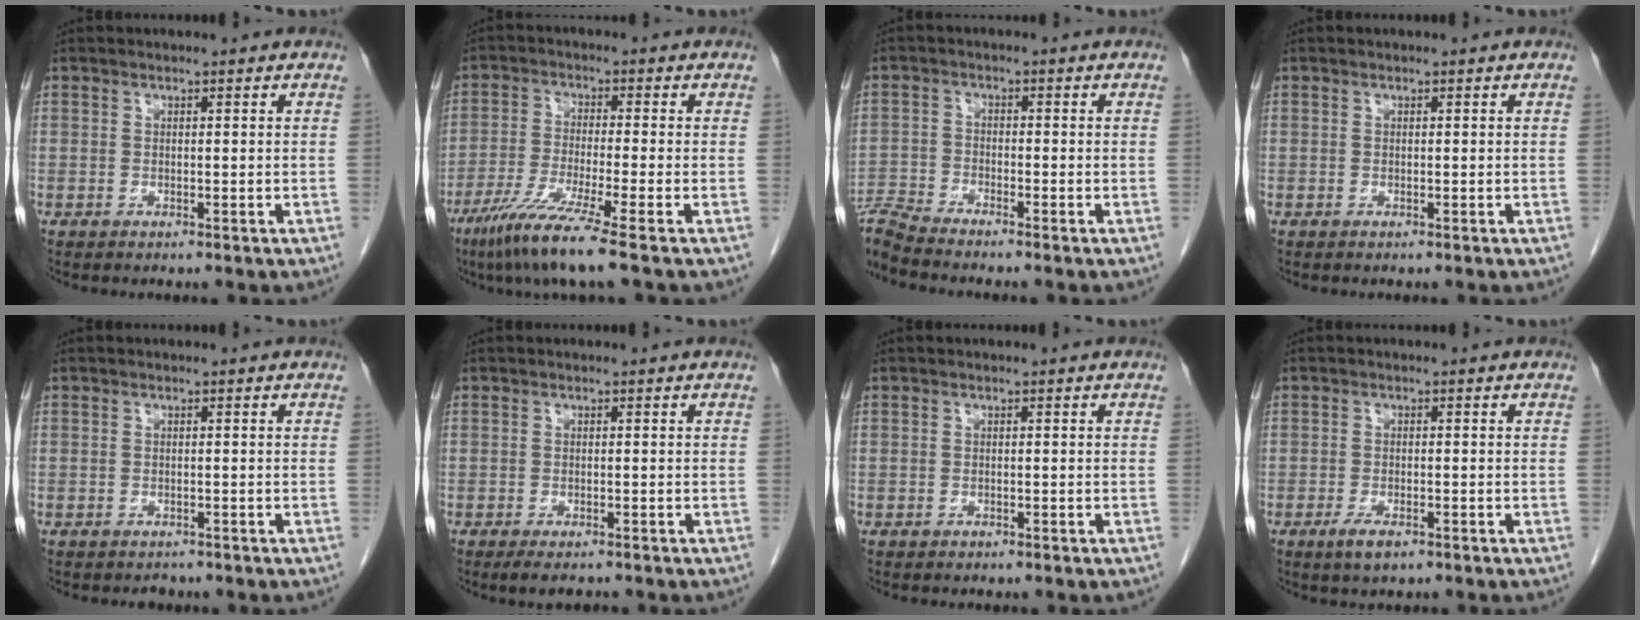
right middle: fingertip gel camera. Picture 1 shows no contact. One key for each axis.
{"total": 9.3, "fx": -6.2, "fy": -1.4, "fz": 6.8, "tx": -0.132, "ty": -0.036, "tz": -0.117}
{"total": 6.3, "fx": -6.0, "fy": -1.3, "fz": 1.2, "tx": -0.024, "ty": -0.010, "tz": -0.115}
{"total": 0.0}
{"total": 1.1, "fx": -1.0, "fy": 0.6, "fz": 0.0, "tx": -0.009, "ty": -0.002, "tz": -0.015}
{"total": 3.0, "fx": -2.4, "fy": 0.9, "fz": 1.6, "tx": -0.024, "ty": -0.008, "tz": -0.034}
{"total": 0.0}
{"total": 2.9, "fx": -1.8, "fy": 0.9, "fz": 2.1, "tx": -0.047, "ty": -0.004, "tz": -0.030}